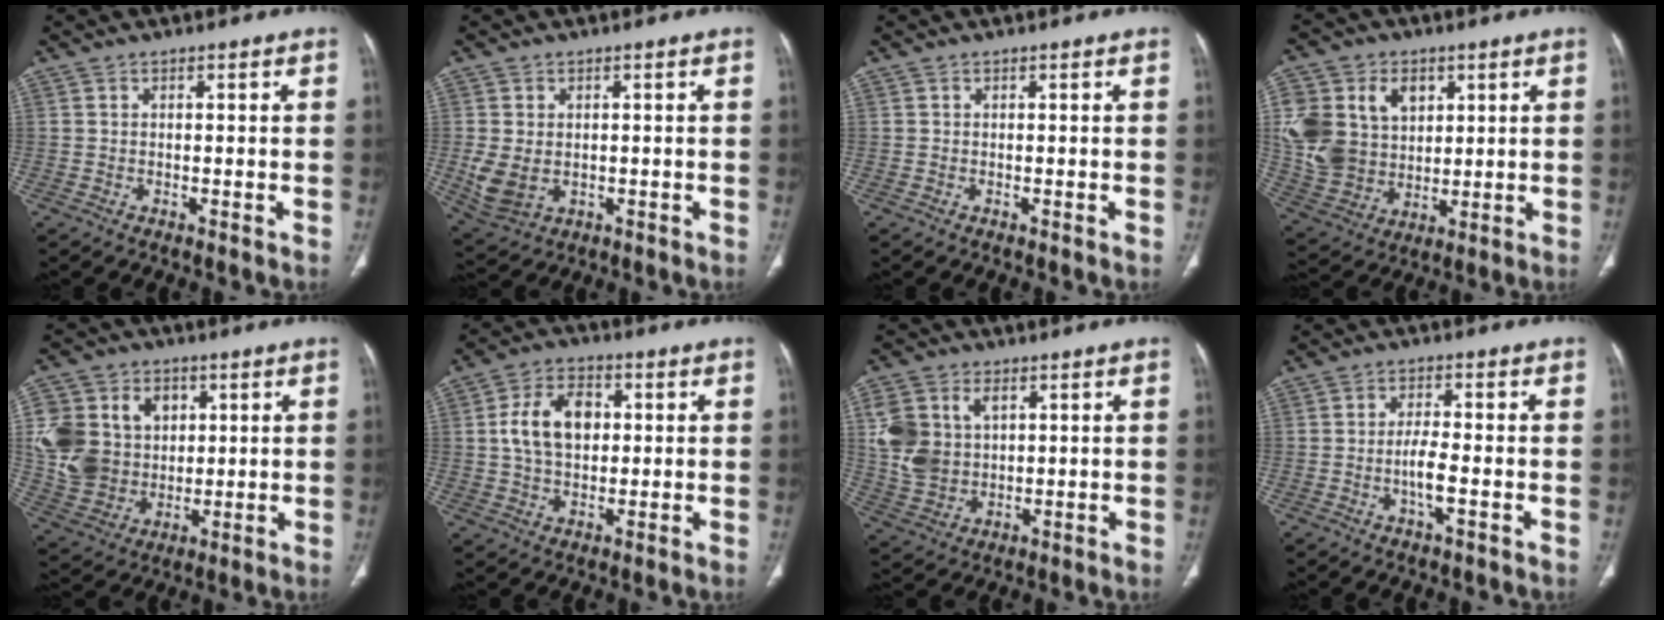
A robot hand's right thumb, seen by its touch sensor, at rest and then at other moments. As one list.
[{"total": 6.9, "force": [-0.6, 5.0, 4.7], "torque": [-0.094, -0.007, 0.005]}, {"total": 0.0}, {"total": 17.9, "force": [4.2, 14.1, 10.2], "torque": [-0.193, 0.003, 0.096]}, {"total": 17.2, "force": [3.0, 14.3, 9.0], "torque": [-0.155, 0.008, 0.073]}, {"total": 10.6, "force": [1.5, 7.2, 7.6], "torque": [-0.118, 0.008, 0.026]}, {"total": 10.7, "force": [2.8, 7.9, 6.6], "torque": [-0.124, -0.002, 0.065]}, {"total": 4.3, "force": [-1.4, 0.9, 4.0], "torque": [-0.082, 0.005, -0.027]}]